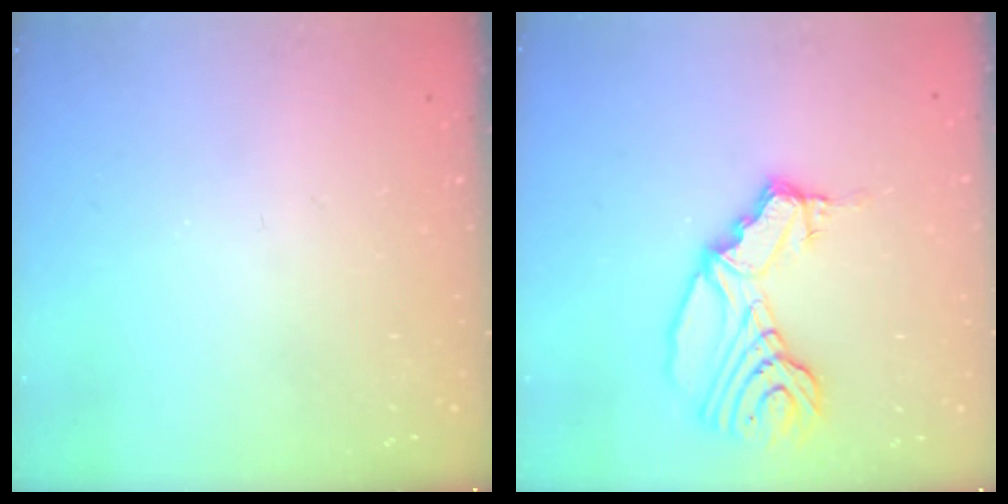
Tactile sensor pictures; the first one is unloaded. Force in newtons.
{"total": 14.1, "press": 13.9, "slide": 2.7}